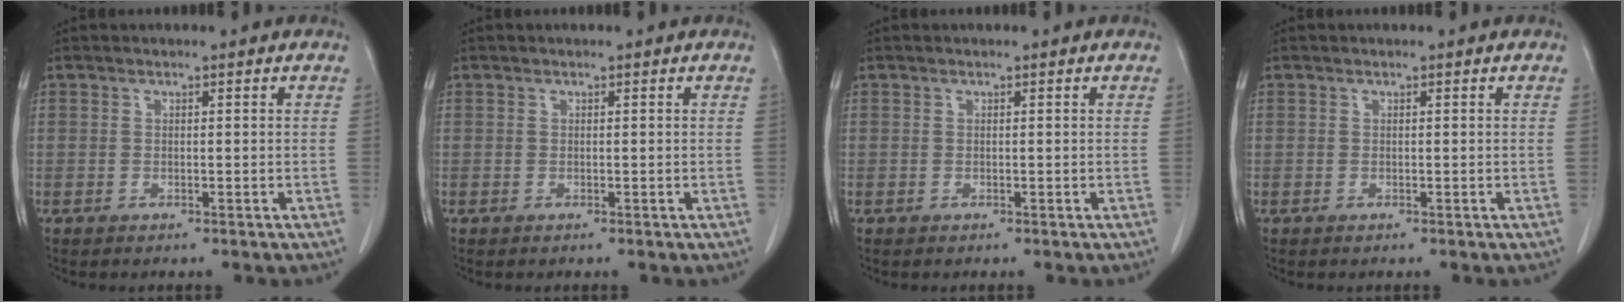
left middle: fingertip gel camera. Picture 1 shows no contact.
{"total": 0.0}
{"total": 0.0}
{"total": 0.0}